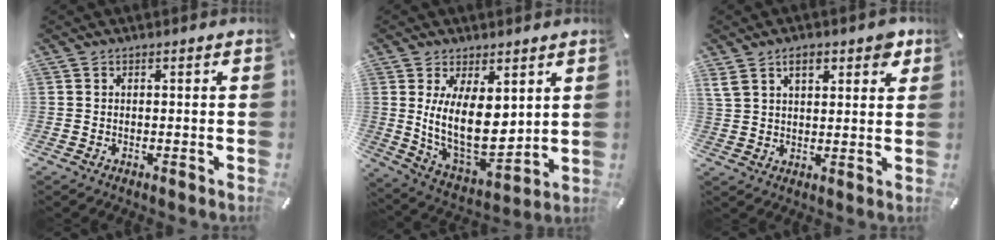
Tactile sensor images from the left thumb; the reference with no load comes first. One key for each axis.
{"total": 15.4, "fx": 4.3, "fy": 8.9, "fz": 11.7, "tx": -0.226, "ty": -0.048, "tz": 0.083}
{"total": 7.2, "fx": 4.1, "fy": 3.7, "fz": 4.5, "tx": -0.074, "ty": -0.004, "tz": 0.072}